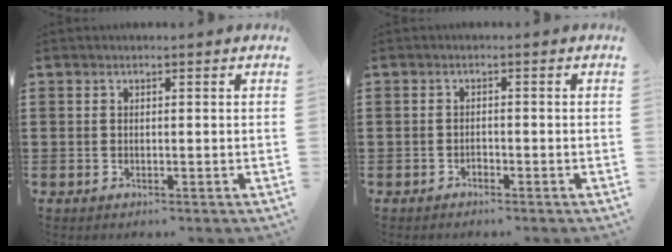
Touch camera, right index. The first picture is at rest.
{"total": 0.8, "force": [-0.7, 0.4, 0.2], "torque": [-0.007, 0.000, -0.015]}